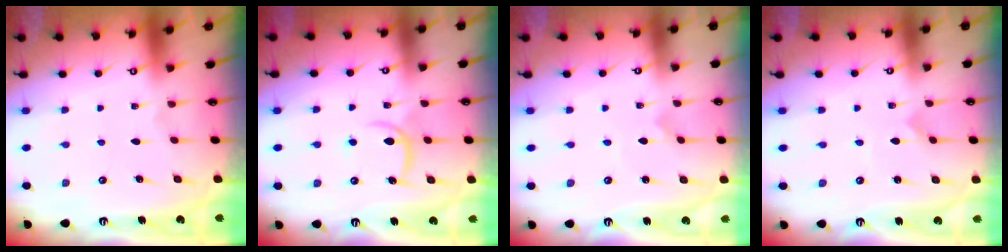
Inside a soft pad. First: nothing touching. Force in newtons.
{"total": 7.5, "press": 7.4, "slide": 0.7}
{"total": 0.6, "press": 0.6, "slide": 0.0}
{"total": 0.0}